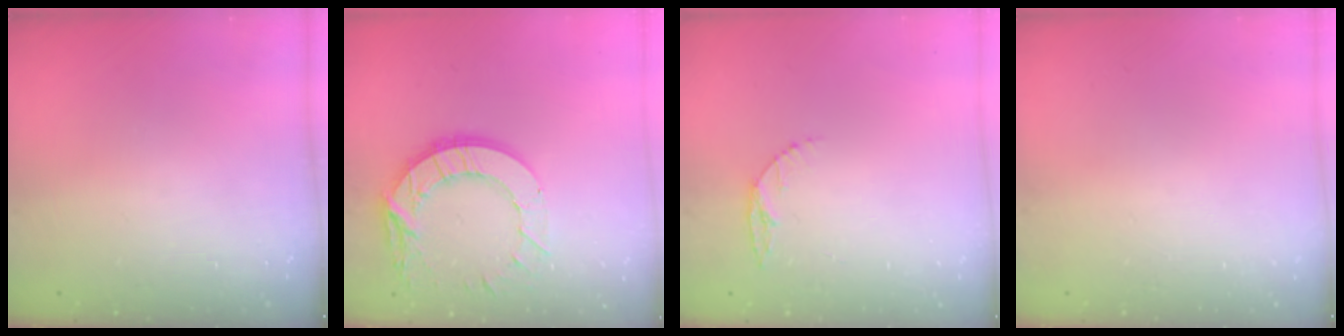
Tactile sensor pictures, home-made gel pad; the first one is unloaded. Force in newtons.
{"total": 15.3, "press": 15.2, "slide": 1.3}
{"total": 5.0, "press": 5.0, "slide": 0.5}
{"total": 0.0}